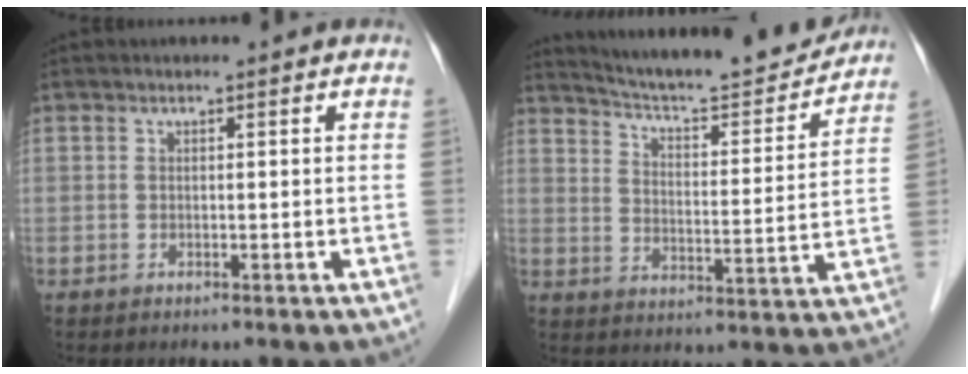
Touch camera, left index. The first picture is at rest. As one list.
[{"total": 17.9, "force": [16.9, 1.5, 5.7], "torque": [-0.091, -0.022, 0.239]}]